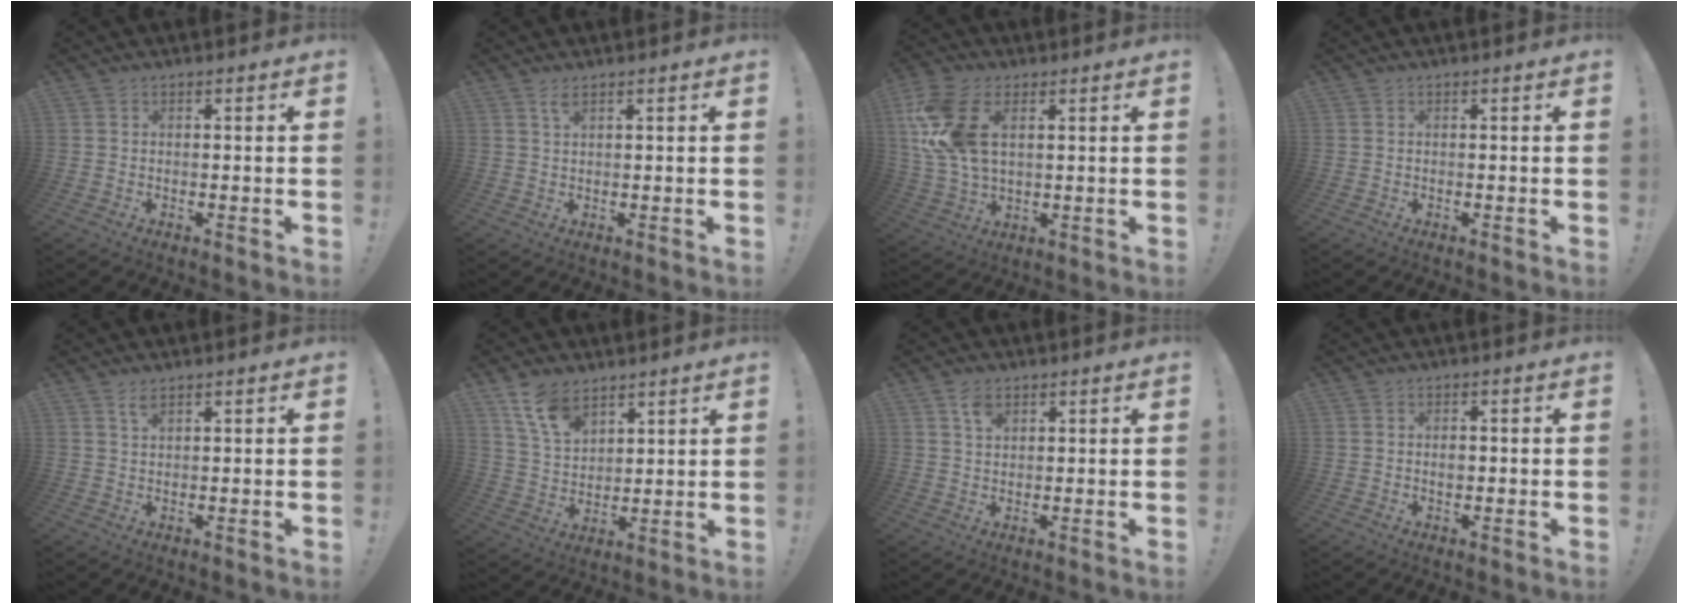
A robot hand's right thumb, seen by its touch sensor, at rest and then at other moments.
{"total": 2.1, "force": [1.1, 0.3, 1.7], "torque": [-0.027, -0.002, 0.017]}
{"total": 15.0, "force": [4.7, 9.1, 11.0], "torque": [-0.226, -0.015, 0.090]}
{"total": 0.0}
{"total": 2.4, "force": [1.5, 0.6, 1.8], "torque": [-0.029, -0.005, 0.025]}
{"total": 10.8, "force": [7.5, 6.2, 4.8], "torque": [-0.089, -0.041, 0.146]}
{"total": 4.2, "force": [2.5, 2.5, 2.2], "torque": [-0.028, -0.013, 0.043]}
{"total": 1.9, "force": [-0.1, 1.5, 1.1], "torque": [-0.012, 0.003, -0.005]}